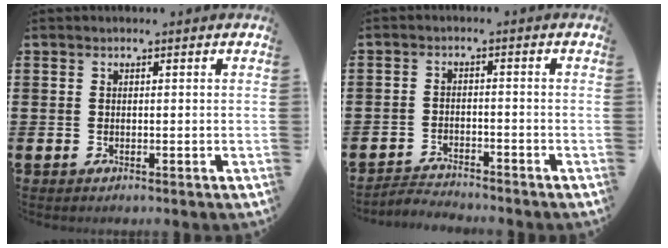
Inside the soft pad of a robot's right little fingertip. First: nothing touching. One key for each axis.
{"total": 2.4, "fx": -2.4, "fy": 0.1, "fz": -0.1, "tx": -0.004, "ty": 0.003, "tz": -0.051}